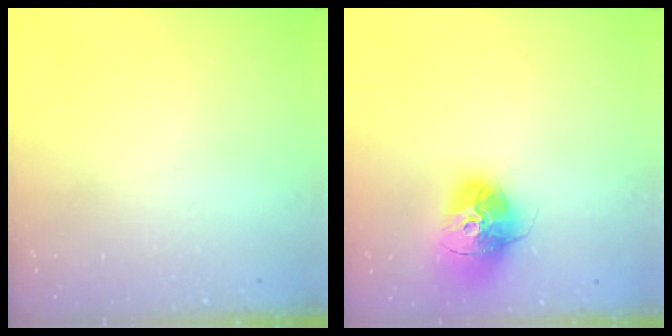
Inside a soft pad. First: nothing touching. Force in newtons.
{"total": 16.1, "press": 16.0, "slide": 1.5}